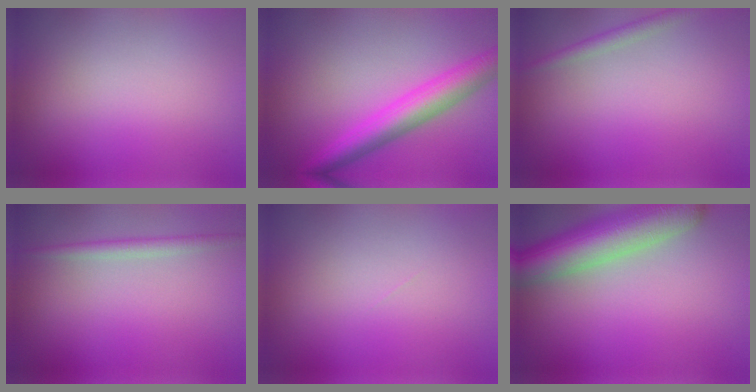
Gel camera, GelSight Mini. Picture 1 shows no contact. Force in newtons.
{"total": 5.3, "press": 5.3, "slide": 0.2}
{"total": 1.5, "press": 1.5, "slide": 0.0}
{"total": 1.7, "press": 1.7, "slide": 0.1}
{"total": 0.0}
{"total": 8.7, "press": 8.7, "slide": 0.5}